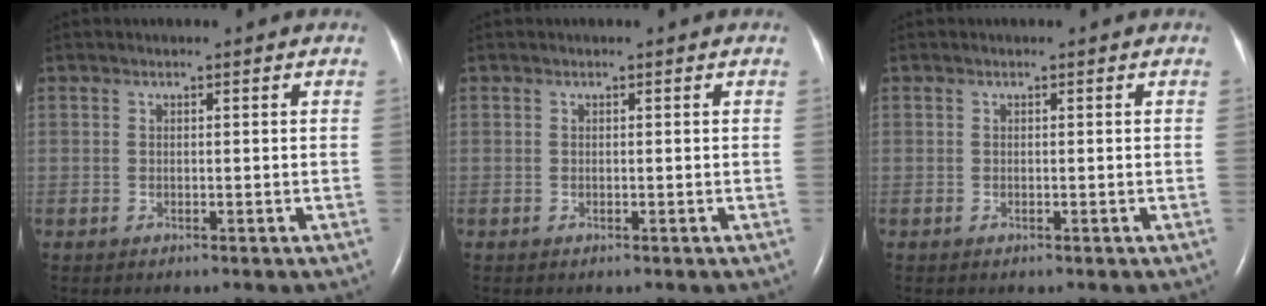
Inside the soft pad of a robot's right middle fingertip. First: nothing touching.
{"total": 0.0}
{"total": 0.0}